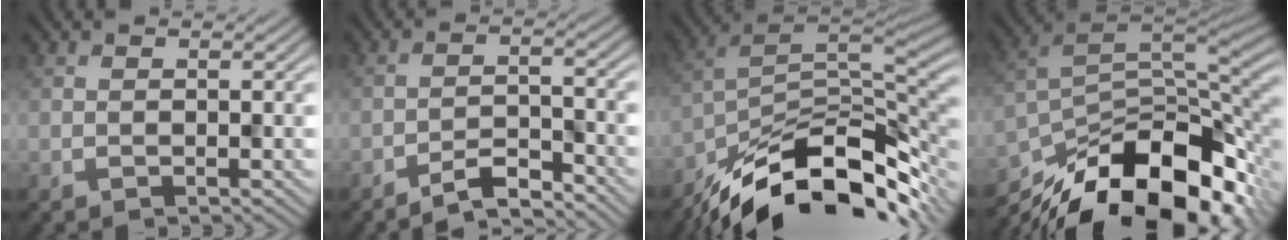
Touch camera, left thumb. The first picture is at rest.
{"total": 4.3, "force": [-3.8, 0.4, 1.9], "torque": [-0.033, 0.008, -0.076]}
{"total": 15.4, "force": [-10.9, 5.4, 9.4], "torque": [-0.187, -0.012, -0.186]}
{"total": 17.0, "force": [-11.0, 7.4, 10.6], "torque": [-0.198, -0.027, -0.181]}